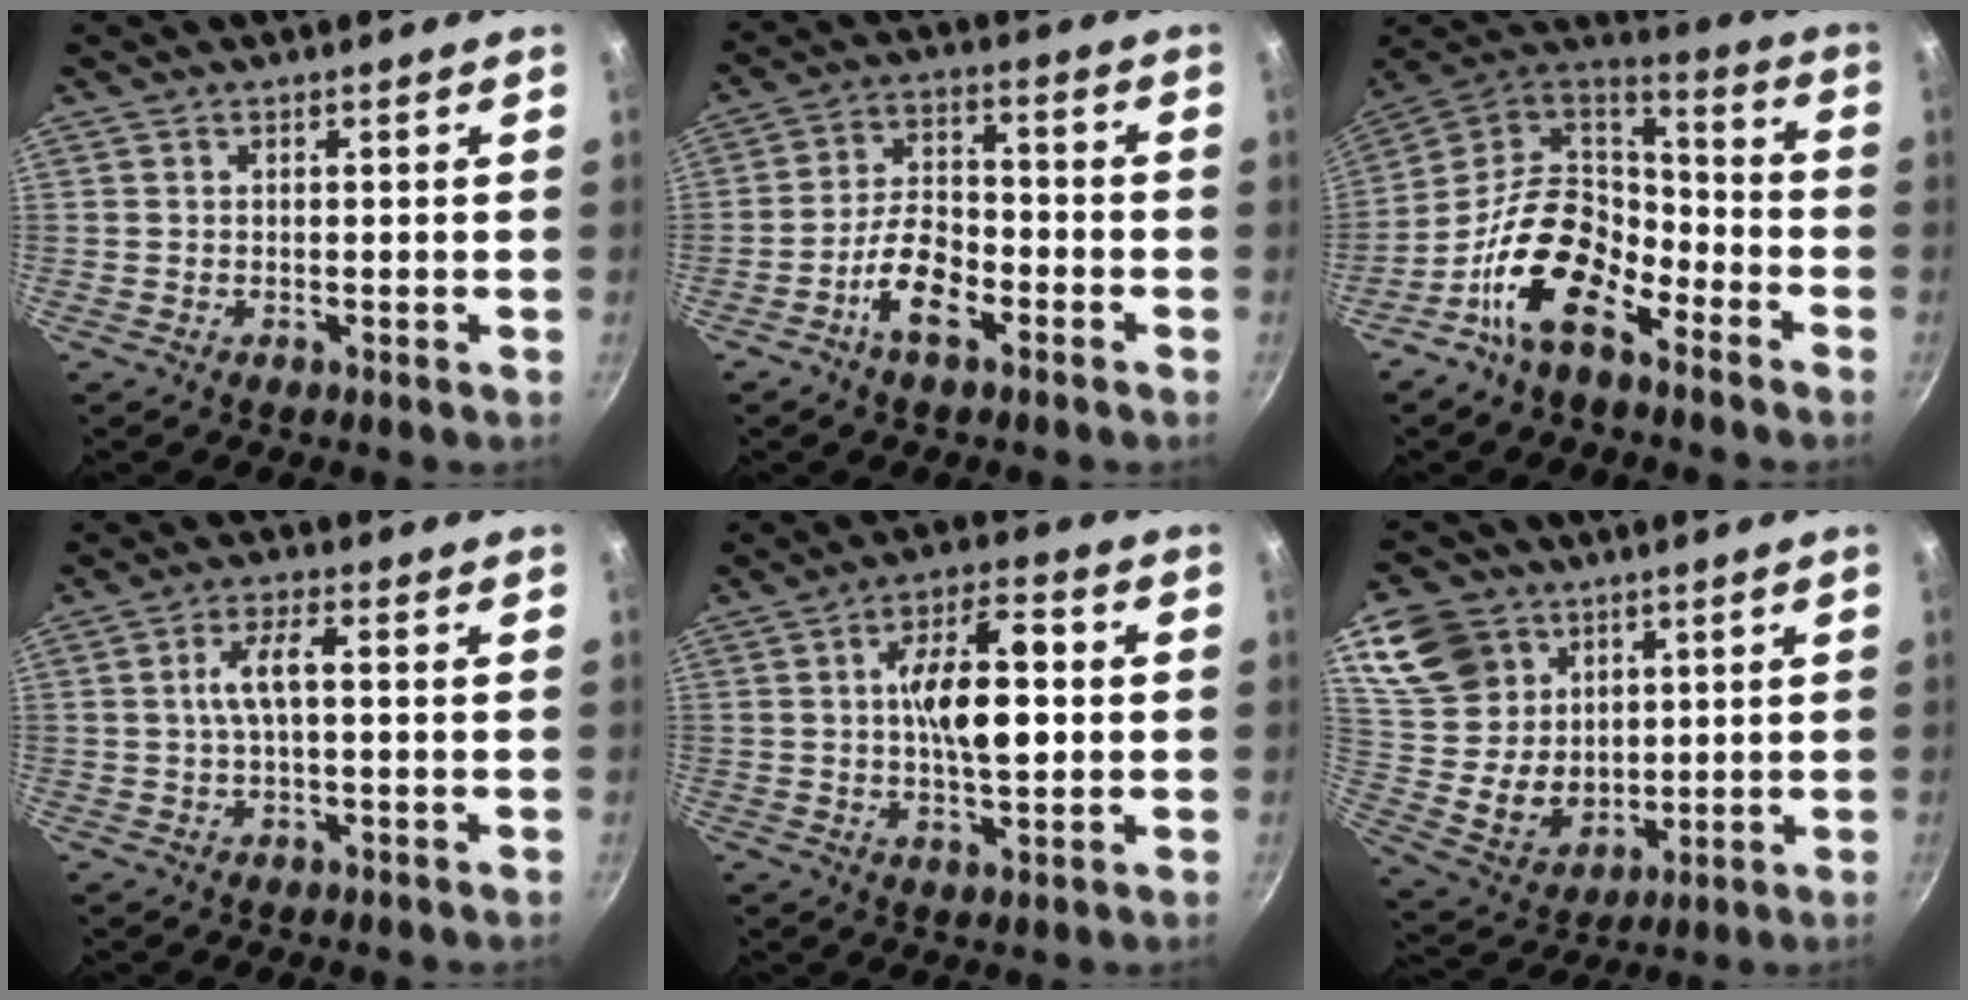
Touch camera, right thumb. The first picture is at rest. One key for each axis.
{"total": 8.9, "fx": -4.5, "fy": 4.4, "fz": 6.4, "tx": -0.104, "ty": 0.041, "tz": -0.085}
{"total": 17.6, "fx": -9.4, "fy": 10.0, "fz": 11.1, "tx": -0.174, "ty": 0.076, "tz": -0.188}
{"total": 5.1, "fx": 0.1, "fy": 1.5, "fz": 4.8, "tx": -0.102, "ty": 0.017, "tz": 0.000}
{"total": 12.5, "fx": 0.7, "fy": 5.3, "fz": 11.3, "tx": -0.162, "ty": 0.014, "tz": 0.005}
{"total": 17.9, "fx": 7.5, "fy": 14.5, "fz": 7.4, "tx": -0.113, "ty": -0.024, "tz": 0.160}